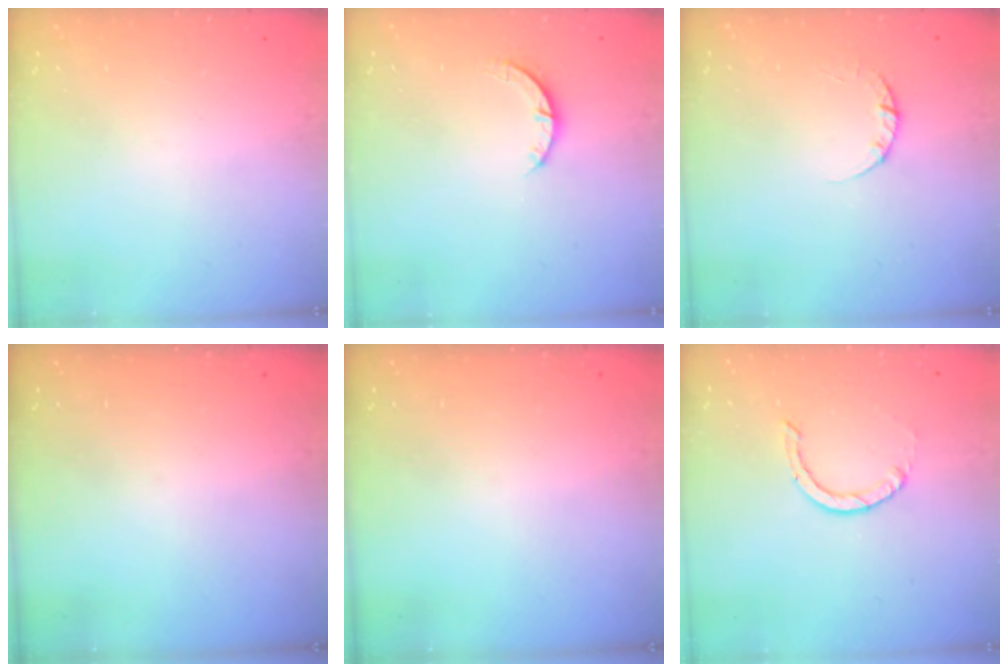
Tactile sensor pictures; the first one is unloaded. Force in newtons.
{"total": 2.9, "press": 2.9, "slide": 0.4}
{"total": 2.4, "press": 2.3, "slide": 0.3}
{"total": 0.0}
{"total": 0.0}
{"total": 0.9, "press": 0.9, "slide": 0.1}